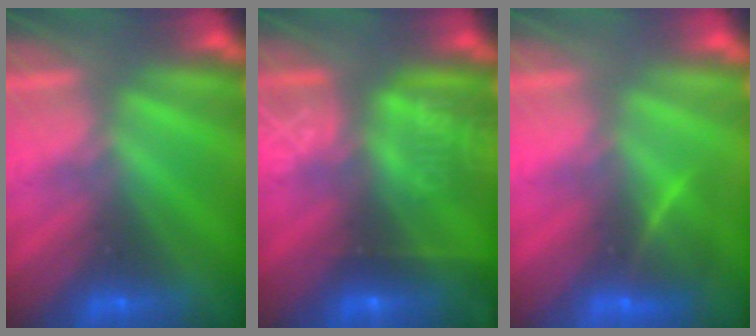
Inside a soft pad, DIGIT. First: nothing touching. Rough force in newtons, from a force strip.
{"total": 7.2}
{"total": 2.8}